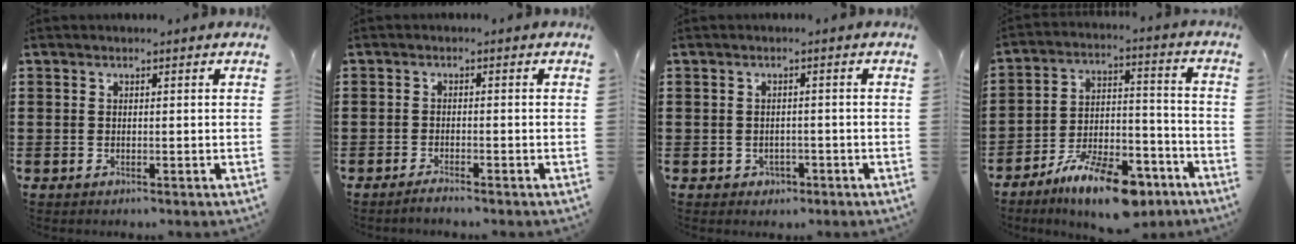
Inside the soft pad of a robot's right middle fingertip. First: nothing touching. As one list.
[{"total": 1.3, "force": [-1.2, -0.1, 0.5], "torque": [-0.009, -0.001, -0.023]}, {"total": 1.1, "force": [-0.6, 0.9, 0.2], "torque": [-0.008, 0.001, -0.014]}, {"total": 12.4, "force": [-9.5, 3.5, 7.2], "torque": [-0.117, 0.040, -0.171]}]